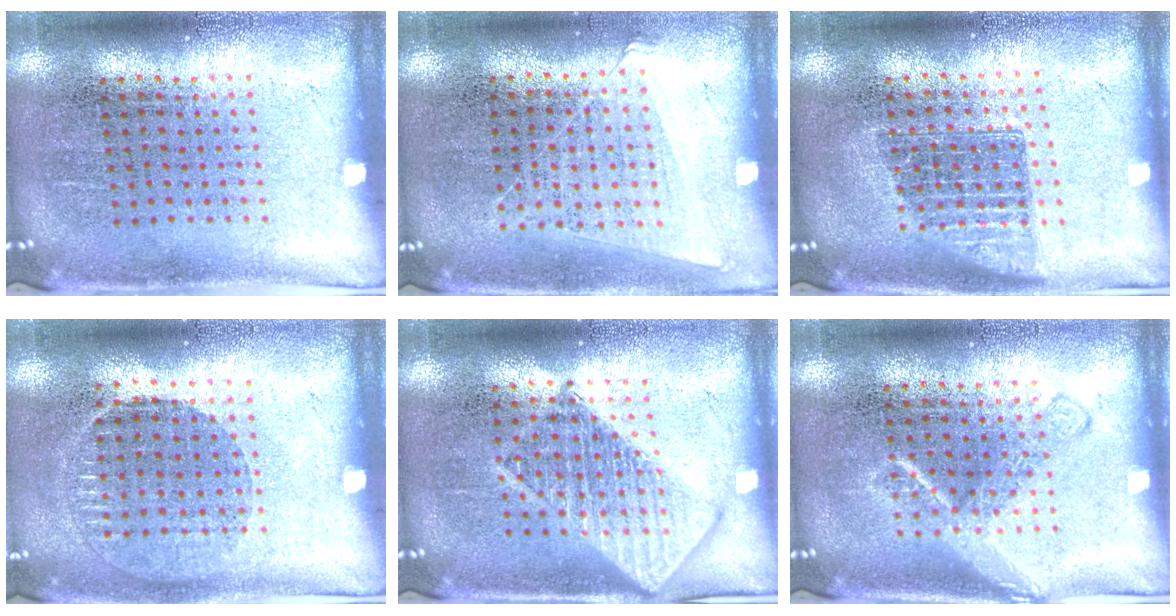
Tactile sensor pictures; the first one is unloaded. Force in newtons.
{"total": 1.0, "press": 0.9, "slide": 0.4}
{"total": 1.4, "press": 1.1, "slide": 0.8}
{"total": 1.0, "press": 0.9, "slide": 0.4}
{"total": 2.8, "press": 2.8, "slide": 0.4}
{"total": 2.0, "press": 2.0, "slide": 0.3}